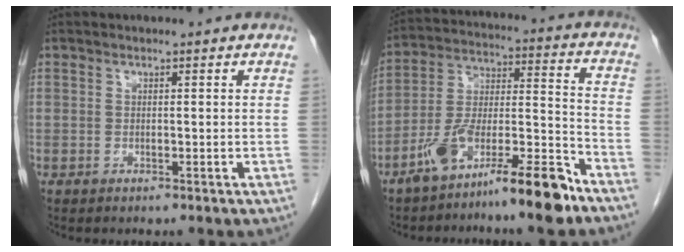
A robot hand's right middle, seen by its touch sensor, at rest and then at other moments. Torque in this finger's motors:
{"motor_torque": [1.17, -0.97, 0.29, 0.15]}